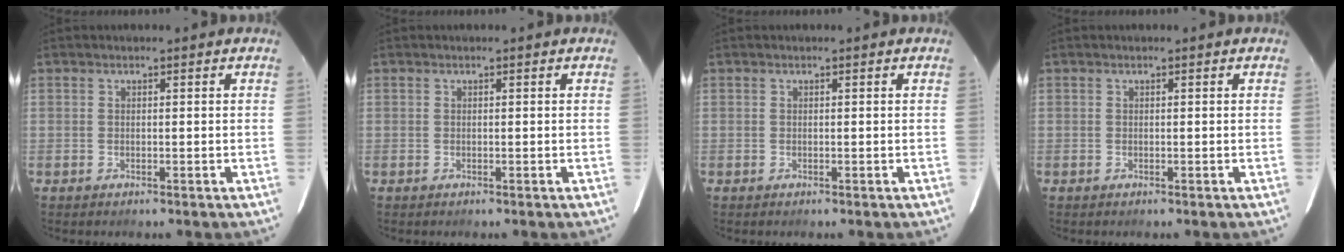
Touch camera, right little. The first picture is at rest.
{"total": 0.0}
{"total": 0.0}
{"total": 0.0}